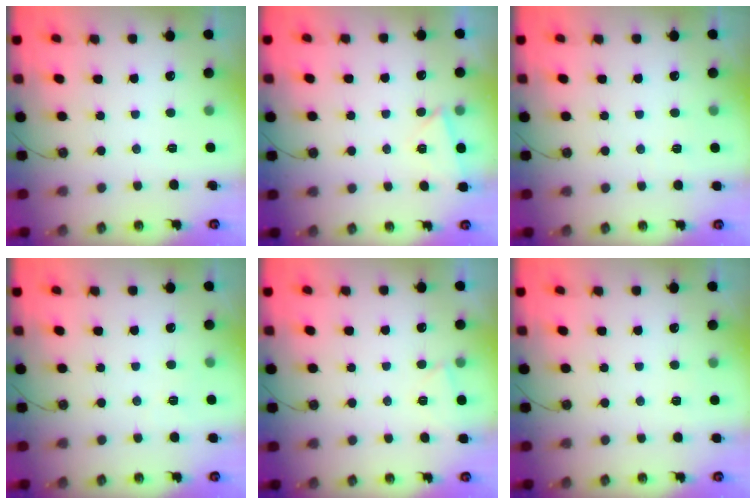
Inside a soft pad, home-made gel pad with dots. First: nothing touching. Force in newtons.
{"total": 3.8, "press": 2.8, "slide": 2.6}
{"total": 2.4, "press": 2.3, "slide": 0.6}
{"total": 4.5, "press": 3.8, "slide": 2.5}
{"total": 2.5, "press": 2.5, "slide": 0.4}
{"total": 2.5, "press": 2.4, "slide": 0.8}